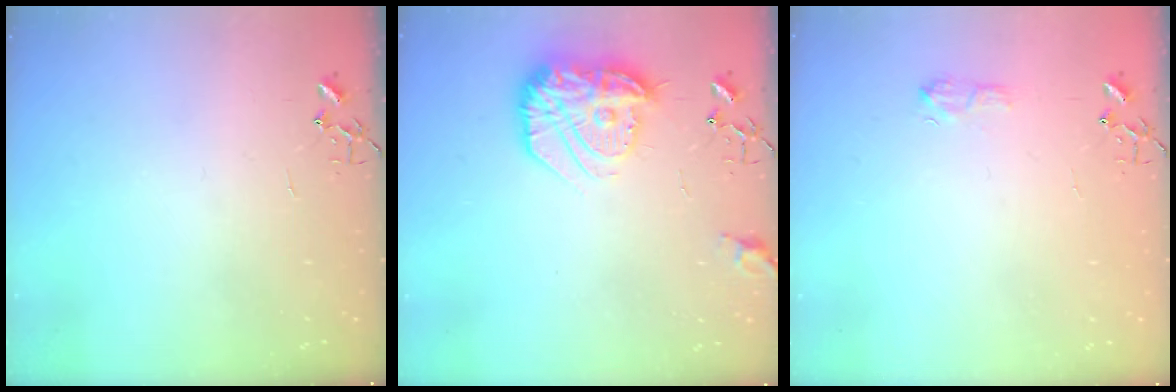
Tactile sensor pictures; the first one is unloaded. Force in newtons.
{"total": 20.4, "press": 20.4, "slide": 1.6}
{"total": 7.4, "press": 7.3, "slide": 0.8}